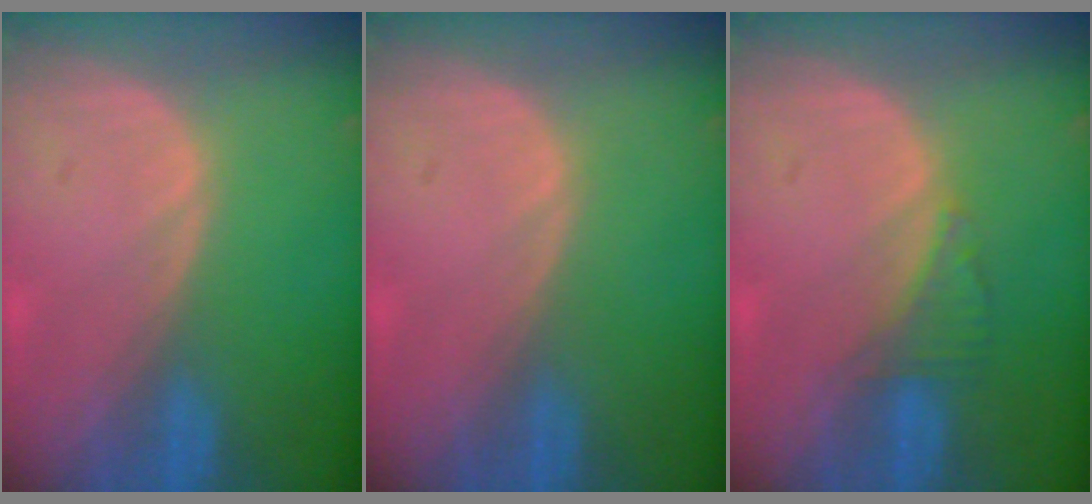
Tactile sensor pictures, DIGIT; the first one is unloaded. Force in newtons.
{"total": 0.0}
{"total": 2.5, "press": 2.5, "slide": 0.2}